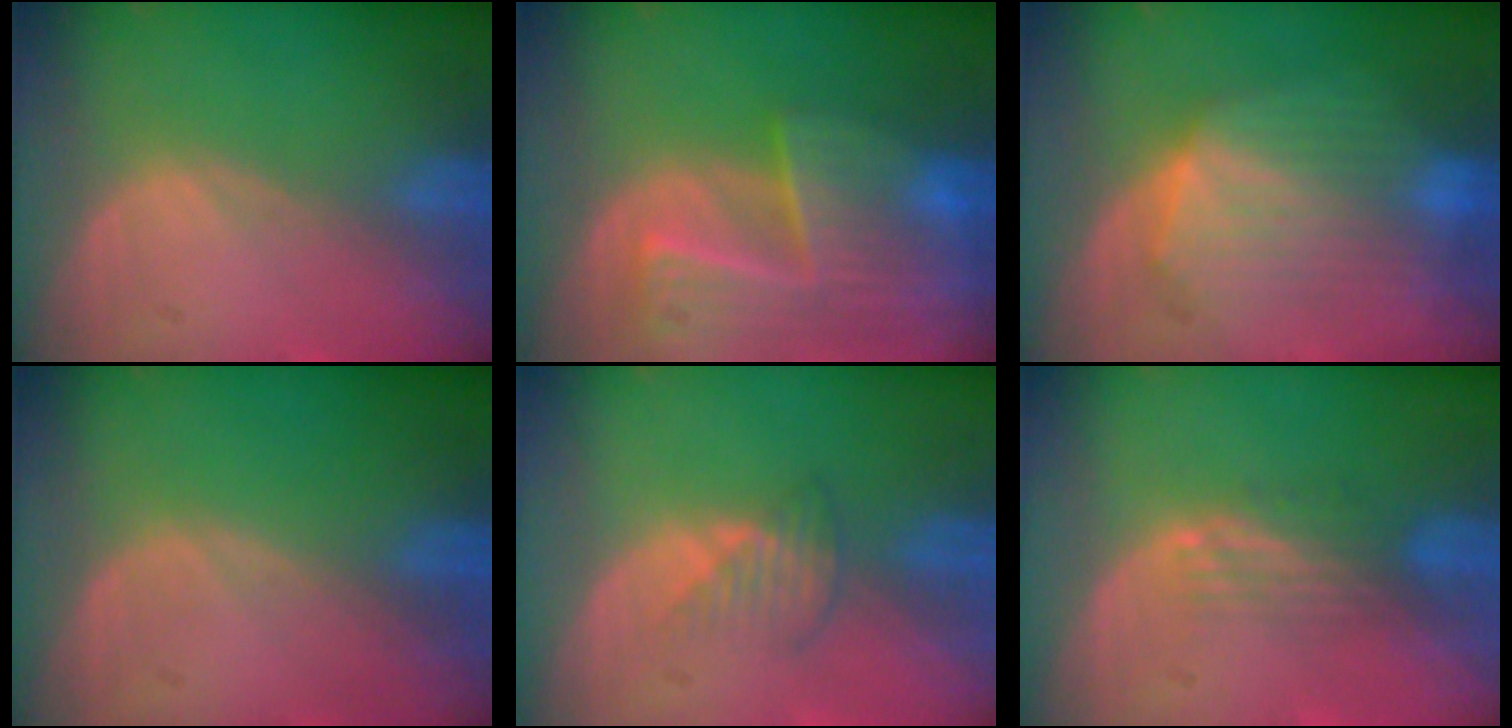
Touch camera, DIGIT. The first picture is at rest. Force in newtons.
{"total": 9.5, "press": 8.4, "slide": 4.5}
{"total": 7.9, "press": 7.9, "slide": 0.2}
{"total": 0.0}
{"total": 2.5, "press": 2.5, "slide": 0.3}
{"total": 3.3, "press": 2.7, "slide": 1.9}